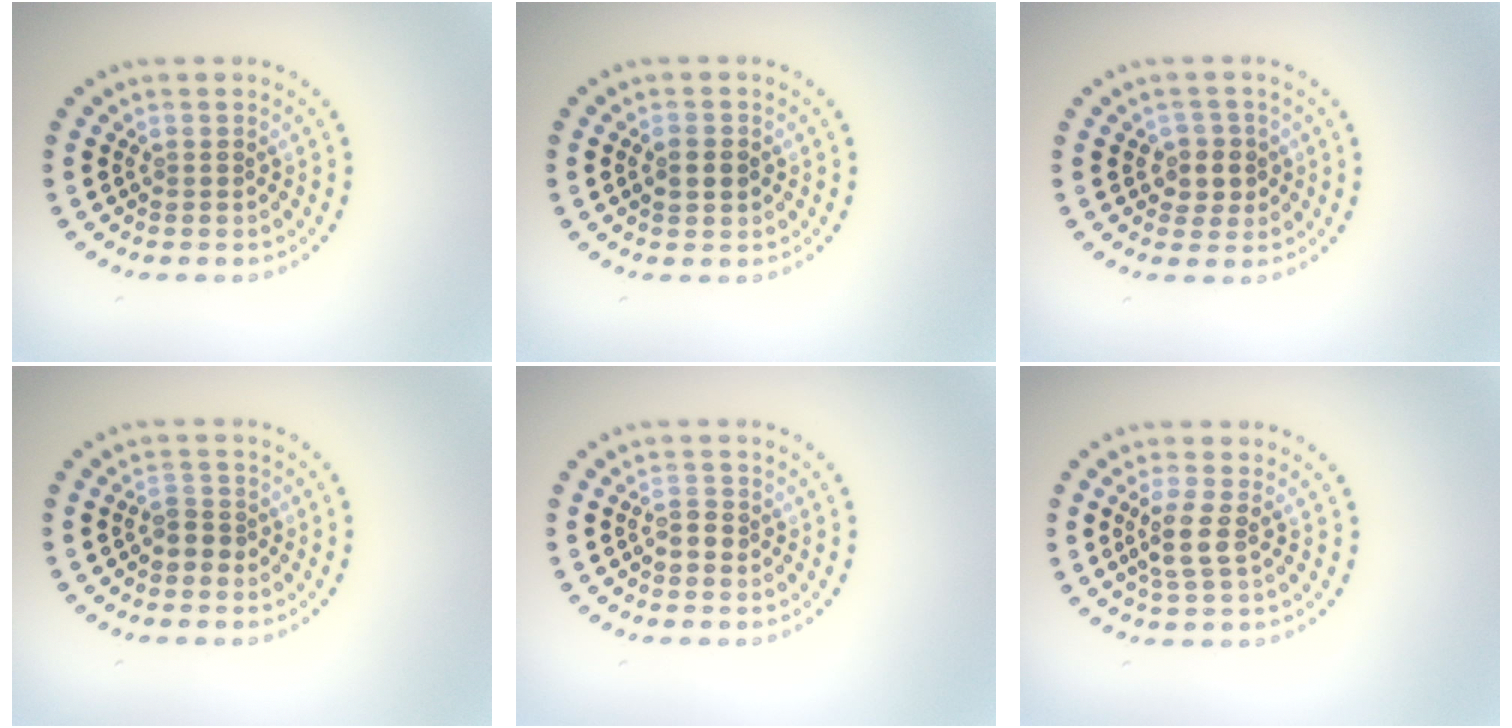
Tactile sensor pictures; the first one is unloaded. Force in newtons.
{"total": 2.3, "press": 2.3, "slide": 0.0}
{"total": 2.1, "press": 1.9, "slide": 0.8}
{"total": 1.6, "press": 1.4, "slide": 0.7}
{"total": 1.2, "press": 1.2, "slide": 0.4}
{"total": 2.4, "press": 2.0, "slide": 1.3}